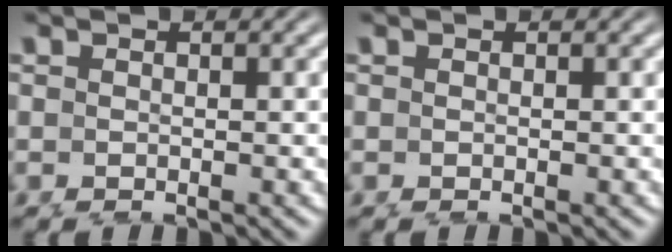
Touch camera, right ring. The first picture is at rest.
{"total": 0.0}